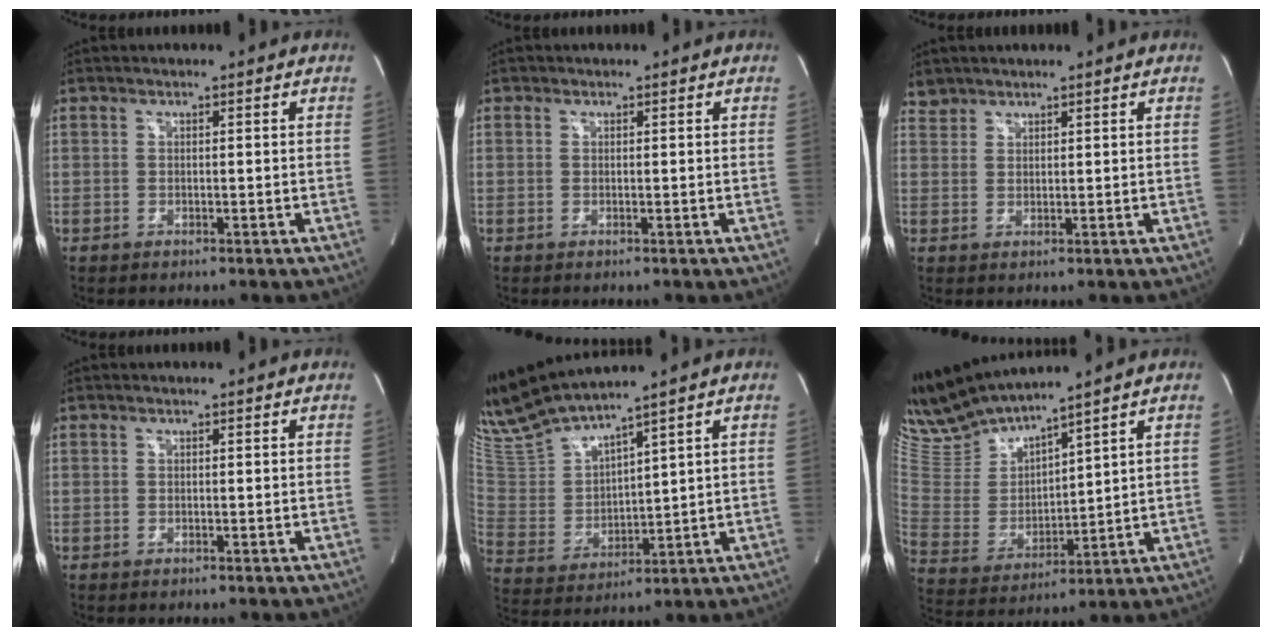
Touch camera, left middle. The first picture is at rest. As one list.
[{"total": 0.0}, {"total": 1.9, "force": [1.7, 1.0, -0.3], "torque": [0.007, 0.007, 0.030]}, {"total": 0.0}, {"total": 11.3, "force": [10.4, -0.4, 4.4], "torque": [-0.103, -0.005, 0.221]}, {"total": 11.4, "force": [10.9, -0.3, 3.3], "torque": [-0.088, -0.005, 0.235]}]